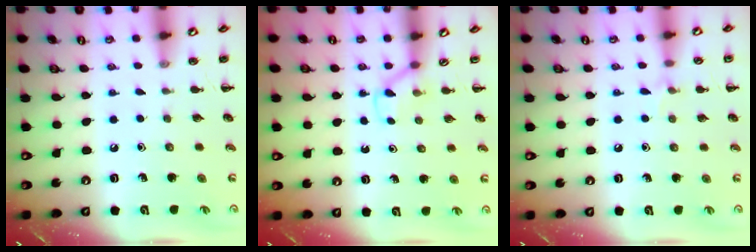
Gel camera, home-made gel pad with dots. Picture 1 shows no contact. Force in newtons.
{"total": 3.0, "press": 2.8, "slide": 1.1}
{"total": 4.8, "press": 4.5, "slide": 1.7}